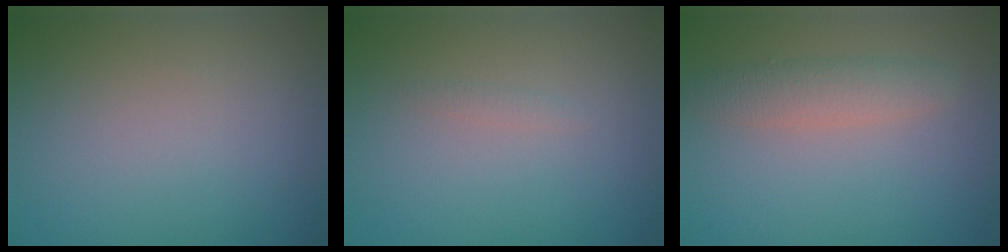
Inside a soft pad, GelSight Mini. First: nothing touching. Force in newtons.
{"total": 0.5, "press": 0.5, "slide": 0.0}
{"total": 2.6, "press": 2.6, "slide": 0.1}